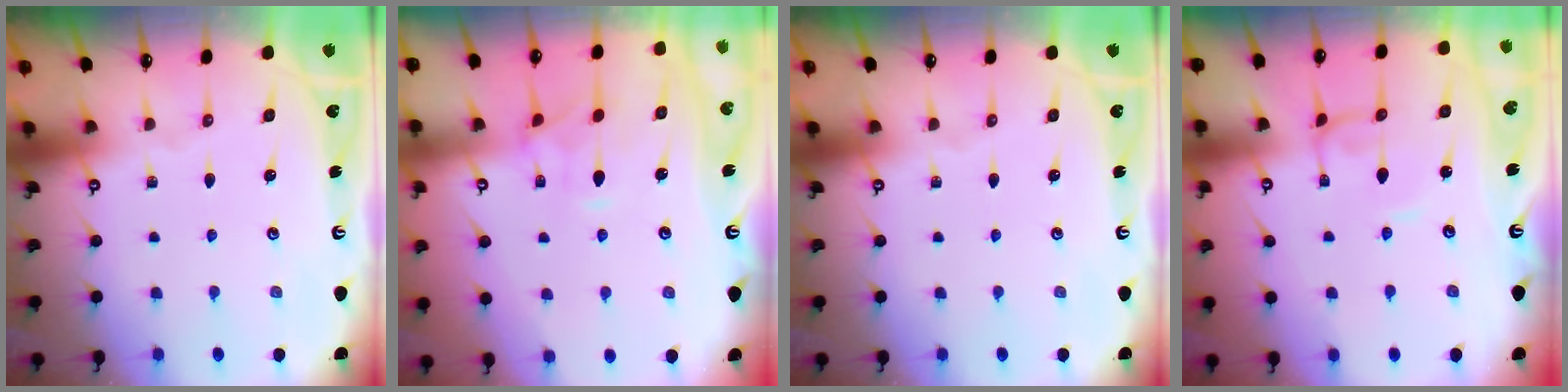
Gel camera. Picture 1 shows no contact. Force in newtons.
{"total": 1.6, "press": 1.3, "slide": 1.0}
{"total": 0.0}
{"total": 2.6, "press": 2.6, "slide": 0.0}